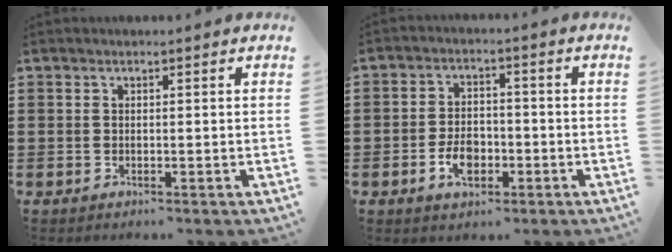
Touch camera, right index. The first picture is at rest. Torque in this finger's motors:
{"motor_torque": [2.14, 0.00, 0.42, 0.09]}